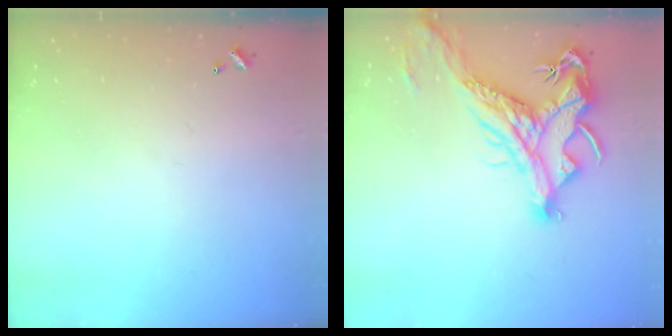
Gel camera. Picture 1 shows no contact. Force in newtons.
{"total": 9.6, "press": 9.4, "slide": 2.0}